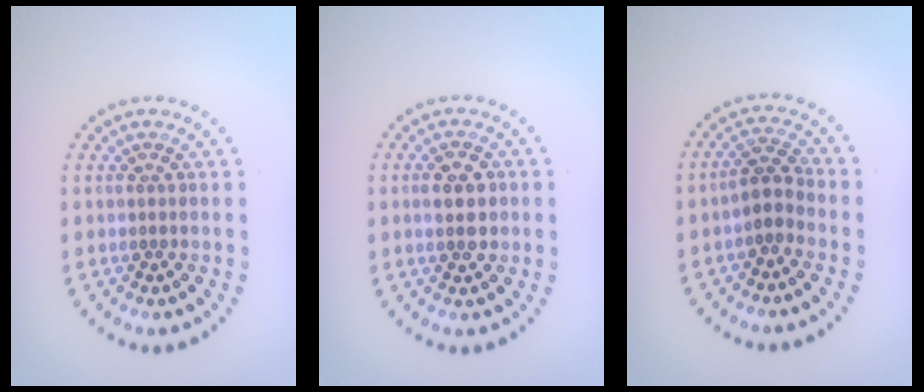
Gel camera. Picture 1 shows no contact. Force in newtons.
{"total": 2.9, "press": 2.9, "slide": 0.1}
{"total": 2.3, "press": 2.0, "slide": 1.2}